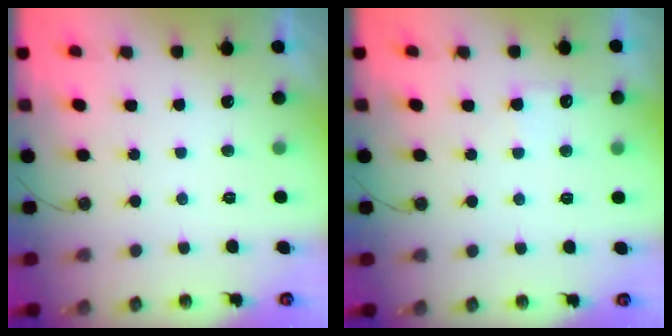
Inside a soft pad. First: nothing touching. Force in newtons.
{"total": 5.0, "press": 5.0, "slide": 0.6}